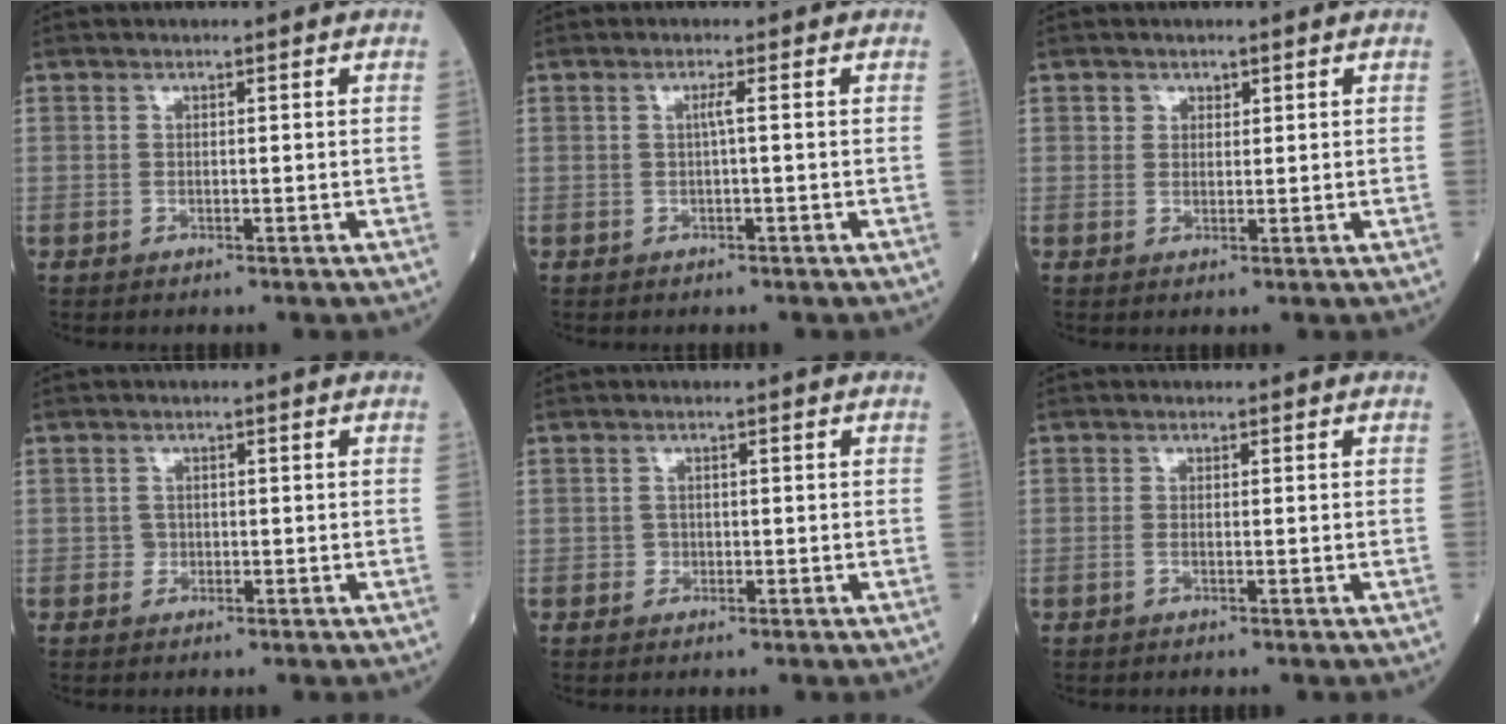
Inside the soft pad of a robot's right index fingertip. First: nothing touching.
{"total": 1.1, "force": [0.0, -0.3, 1.0], "torque": [-0.017, 0.002, -0.003]}
{"total": 1.5, "force": [0.8, 1.2, 0.2], "torque": [0.005, 0.001, 0.008]}
{"total": 0.9, "force": [-0.2, 0.8, 0.2], "torque": [0.002, 0.004, -0.006]}
{"total": 0.8, "force": [-0.3, 0.7, 0.1], "torque": [0.001, 0.004, -0.006]}
{"total": 0.5, "force": [-0.3, 0.0, 0.5], "torque": [-0.010, 0.001, -0.006]}